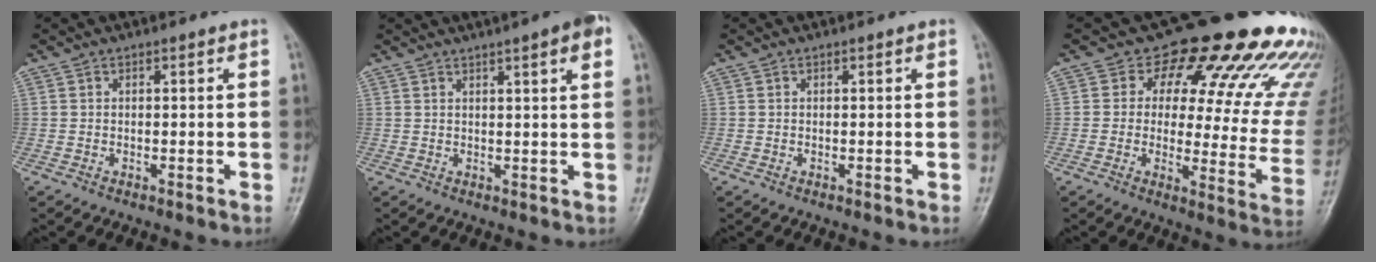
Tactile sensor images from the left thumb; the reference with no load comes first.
{"total": 7.6, "force": [4.5, 1.0, 6.1], "torque": [-0.075, 0.013, 0.055]}
{"total": 0.0}
{"total": 23.3, "force": [15.0, 10.5, 14.5], "torque": [-0.136, -0.062, 0.168]}